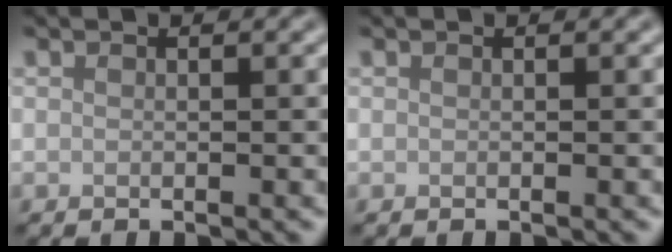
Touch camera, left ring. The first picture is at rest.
{"total": 0.0}